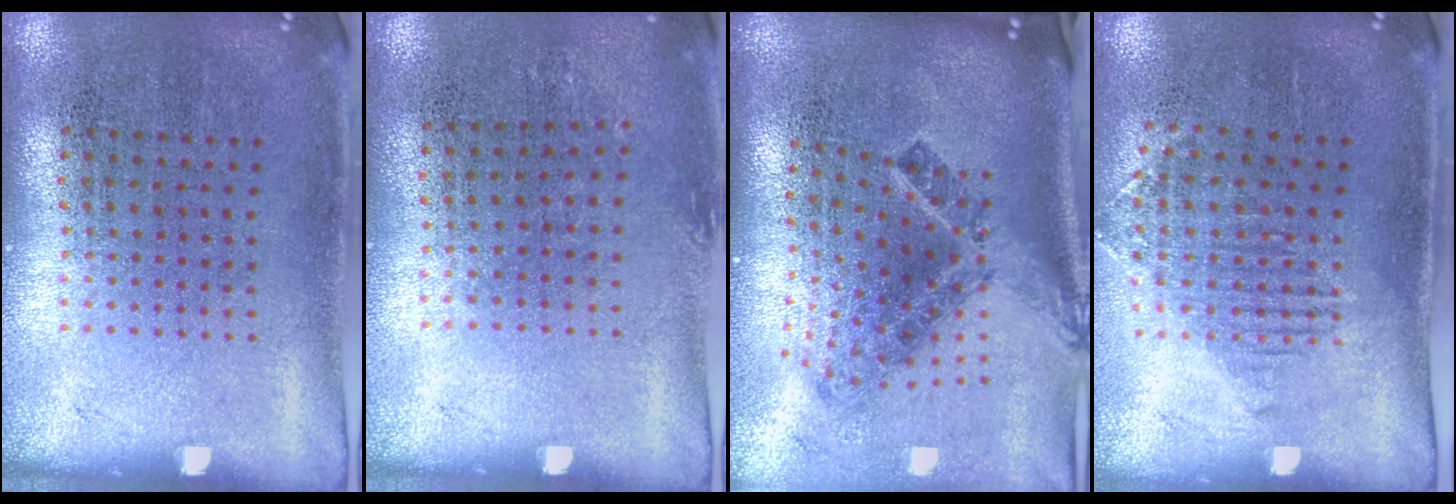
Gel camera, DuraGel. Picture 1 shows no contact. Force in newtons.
{"total": 0.8, "press": 0.7, "slide": 0.4}
{"total": 2.5, "press": 1.5, "slide": 2.0}
{"total": 1.2, "press": 1.1, "slide": 0.5}